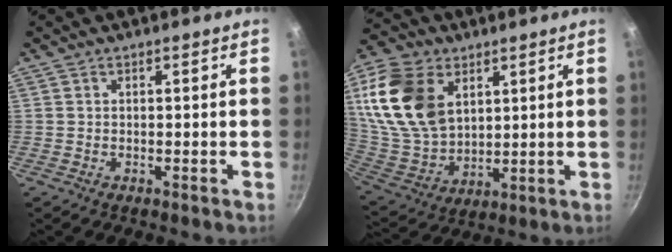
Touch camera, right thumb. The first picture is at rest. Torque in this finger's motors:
{"motor_torque": [-1.28, 2.08, 1.84, 0.91, 0.19]}